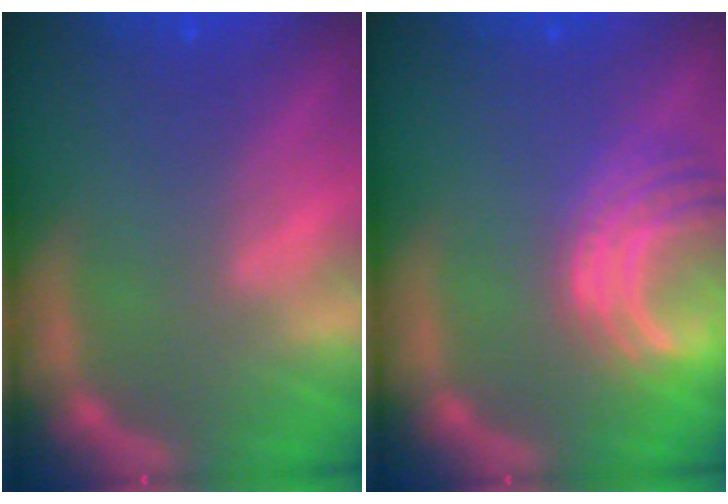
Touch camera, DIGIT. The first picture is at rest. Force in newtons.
{"total": 7.0}